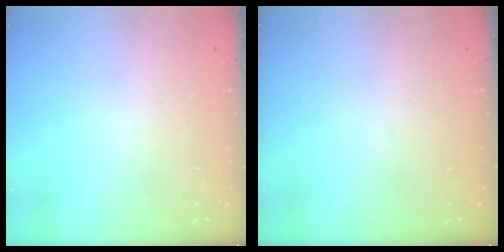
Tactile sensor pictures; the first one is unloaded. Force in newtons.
{"total": 0.0}